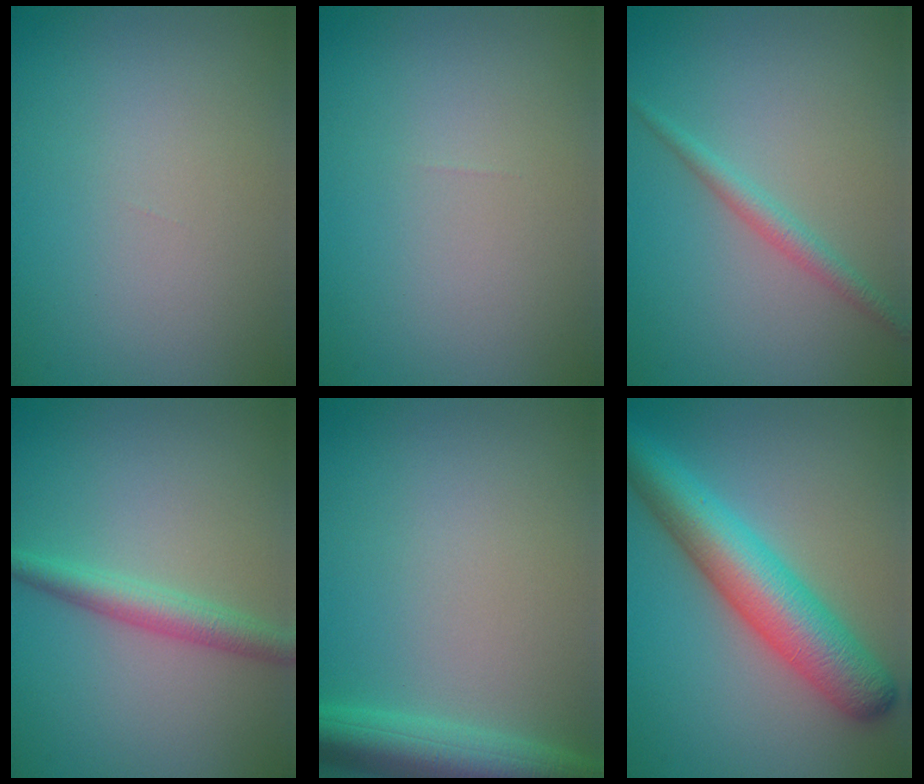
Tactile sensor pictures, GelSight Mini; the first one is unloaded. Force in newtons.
{"total": 0.0}
{"total": 1.8, "press": 1.8, "slide": 0.1}
{"total": 2.9, "press": 2.9, "slide": 0.1}
{"total": 5.4, "press": 5.4, "slide": 0.3}
{"total": 7.9, "press": 7.9, "slide": 0.2}